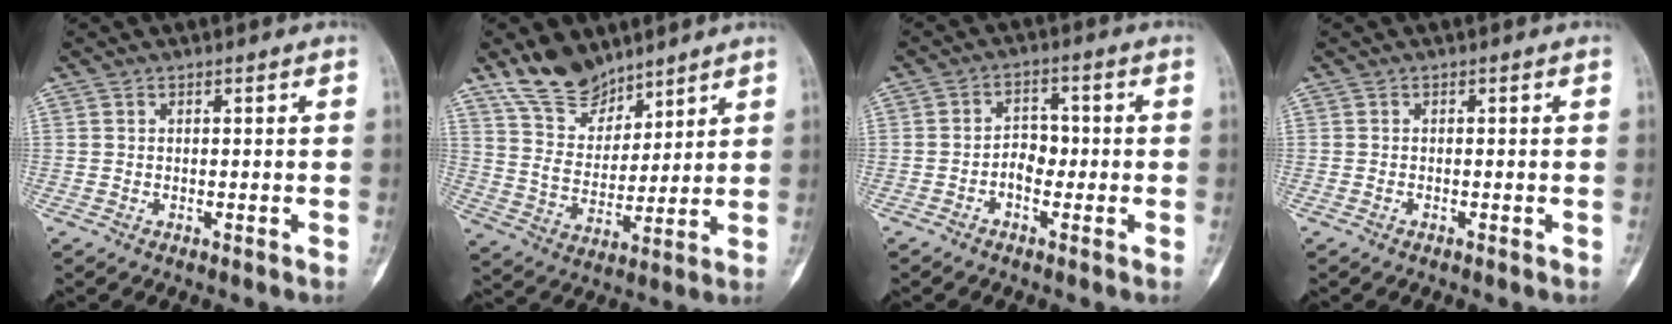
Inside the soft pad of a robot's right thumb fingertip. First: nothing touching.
{"total": 11.9, "force": [9.5, 5.9, 4.1], "torque": [-0.047, -0.059, 0.186]}
{"total": 4.1, "force": [-1.0, 3.0, 2.7], "torque": [-0.021, 0.018, -0.025]}
{"total": 0.0}